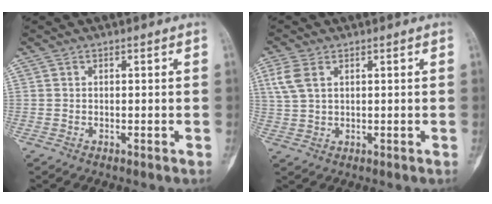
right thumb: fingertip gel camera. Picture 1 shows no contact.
{"total": 4.8, "force": [1.8, 2.8, 3.4], "torque": [-0.085, 0.005, 0.043]}